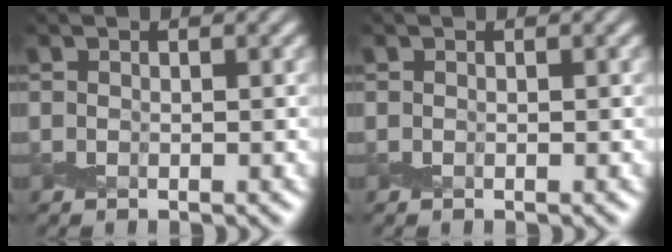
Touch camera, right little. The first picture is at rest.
{"total": 0.0}